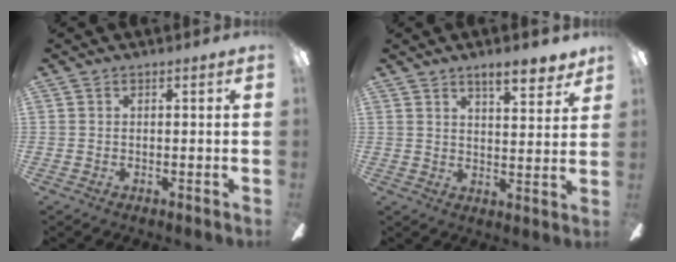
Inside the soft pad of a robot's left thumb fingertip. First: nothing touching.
{"total": 7.5, "force": [6.0, 2.0, 4.0], "torque": [-0.044, -0.035, 0.099]}